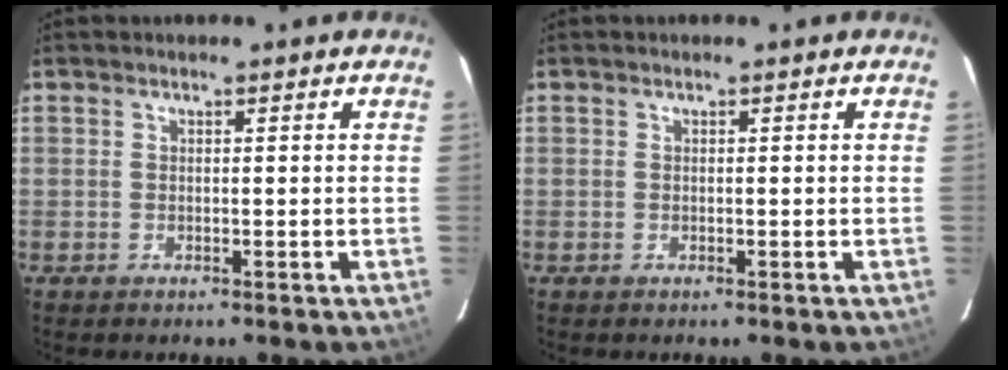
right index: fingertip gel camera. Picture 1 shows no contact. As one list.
[{"total": 0.0}]